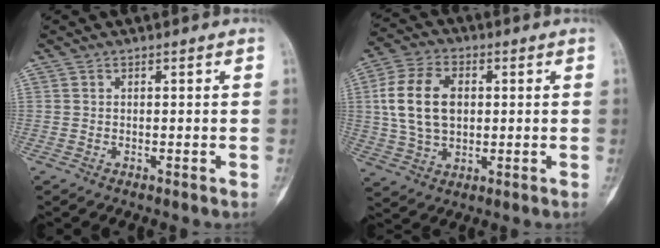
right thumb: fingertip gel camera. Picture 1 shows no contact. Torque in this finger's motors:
{"motor_torque": [-0.32, 0.73, 1.35, 0.11, 0.36]}